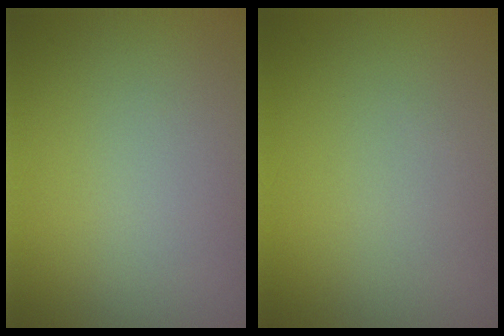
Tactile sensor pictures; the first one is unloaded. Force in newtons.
{"total": 0.0}